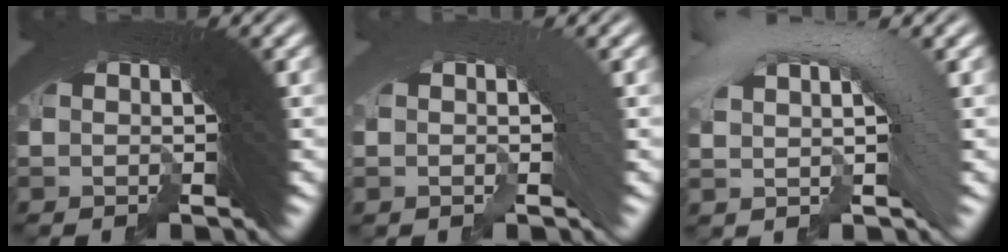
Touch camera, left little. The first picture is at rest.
{"total": 0.9, "force": [-0.6, -0.3, 0.7], "torque": [0.007, 0.013, -0.009]}
{"total": 4.5, "force": [1.3, 1.2, 4.2], "torque": [-0.048, 0.030, 0.018]}